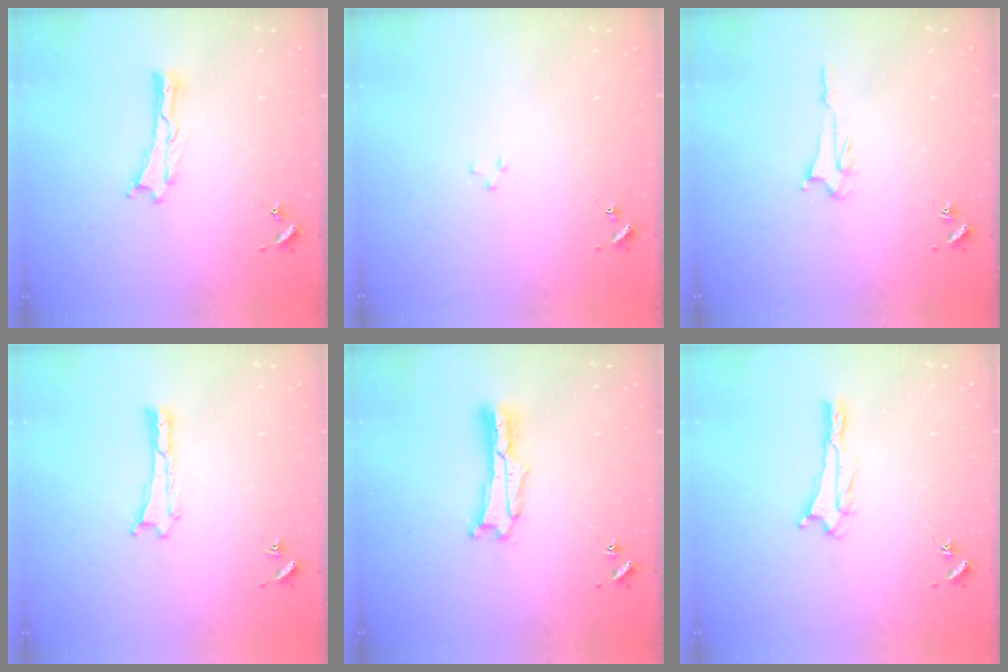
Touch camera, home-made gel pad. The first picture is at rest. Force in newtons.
{"total": 0.7, "press": 0.7, "slide": 0.2}
{"total": 2.6, "press": 2.6, "slide": 0.3}
{"total": 0.0}
{"total": 1.7, "press": 1.7, "slide": 0.3}
{"total": 0.7, "press": 0.7, "slide": 0.1}